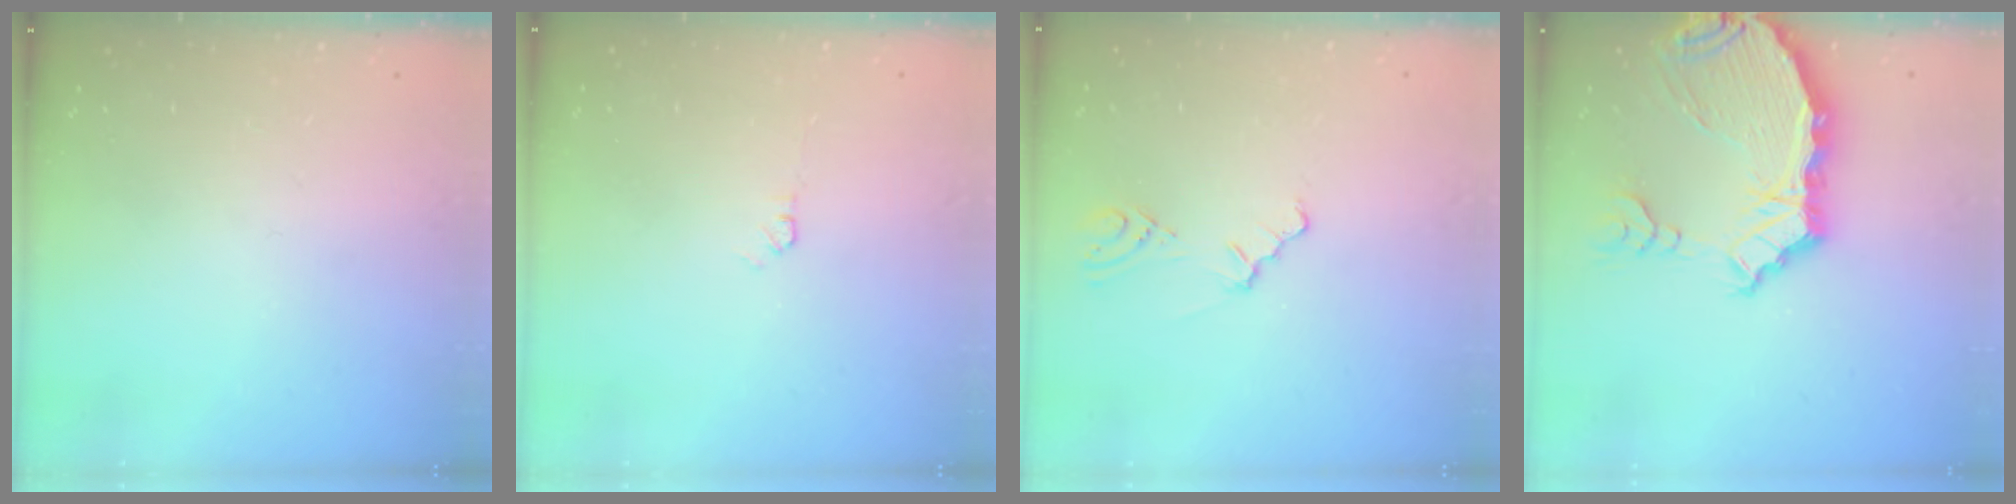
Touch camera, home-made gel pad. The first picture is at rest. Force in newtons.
{"total": 2.3, "press": 2.3, "slide": 0.3}
{"total": 2.6, "press": 2.5, "slide": 0.5}
{"total": 10.5, "press": 9.9, "slide": 3.4}